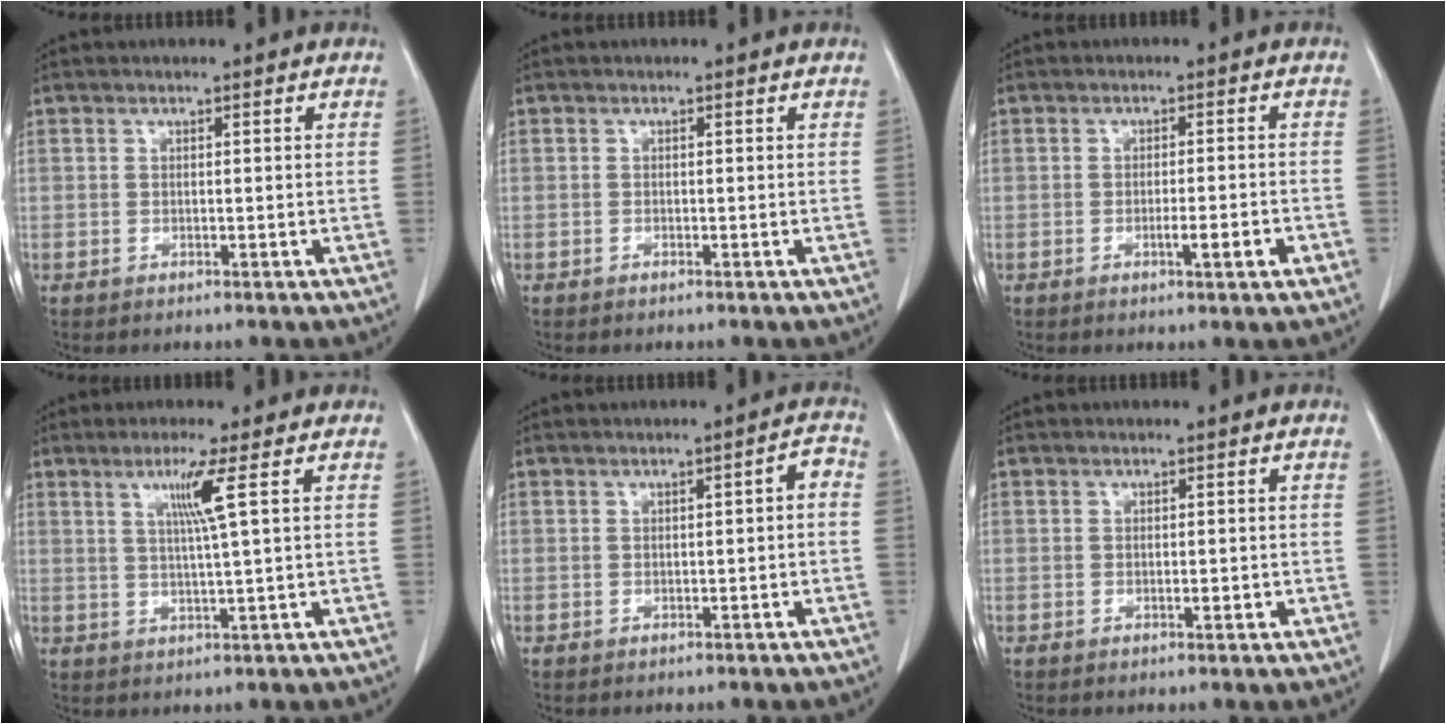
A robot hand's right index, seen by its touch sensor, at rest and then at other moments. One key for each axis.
{"total": 0.0}
{"total": 3.4, "fx": -1.4, "fy": 0.1, "fz": 3.1, "tx": -0.047, "ty": -0.003, "tz": -0.020}
{"total": 4.8, "fx": 1.8, "fy": -1.4, "fz": 4.3, "tx": -0.084, "ty": -0.006, "tz": 0.036}
{"total": 2.0, "fx": -0.3, "fy": 0.4, "fz": 1.9, "tx": -0.020, "ty": 0.007, "tz": -0.006}
{"total": 0.9, "fx": -0.2, "fy": 0.4, "fz": 0.8, "tx": -0.013, "ty": 0.001, "tz": -0.002}